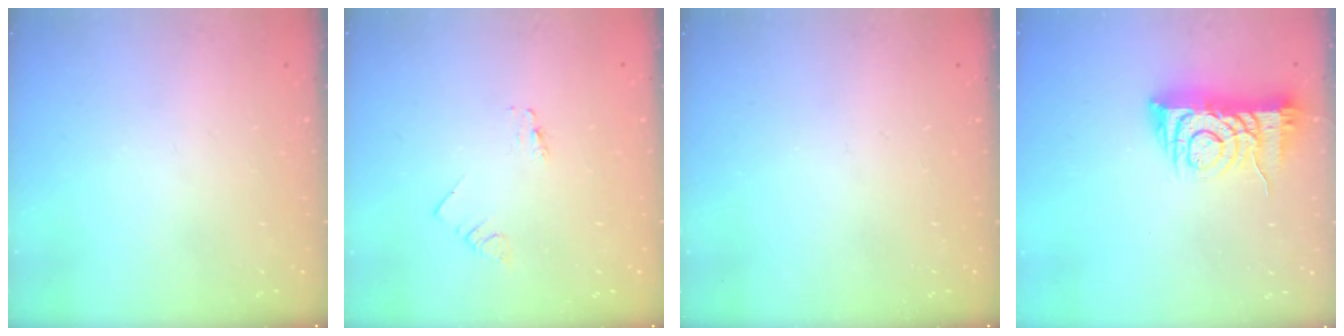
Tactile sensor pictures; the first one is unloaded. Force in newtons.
{"total": 0.0}
{"total": 0.0}
{"total": 9.1, "press": 9.0, "slide": 1.2}